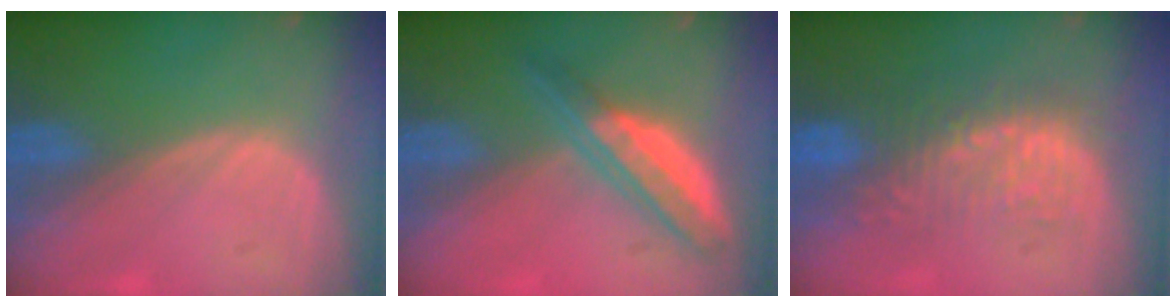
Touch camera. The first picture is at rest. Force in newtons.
{"total": 6.4, "press": 5.6, "slide": 3.1}
{"total": 9.2, "press": 8.6, "slide": 3.1}